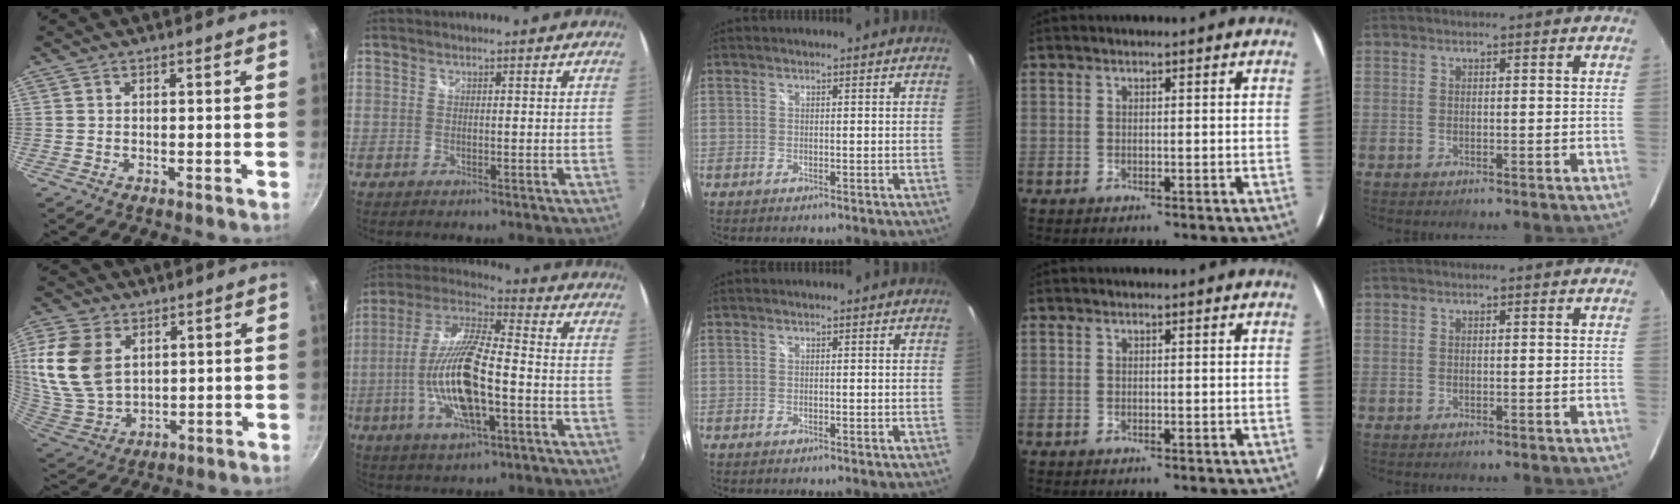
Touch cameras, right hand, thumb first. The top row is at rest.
{"thumb": {"total": 16.3, "force": [4.6, 11.4, 10.7], "torque": [-0.210, -0.020, 0.105]}, "index": {"total": 17.1, "force": [-4.3, 4.6, 15.9], "torque": [-0.317, -0.009, -0.083]}}